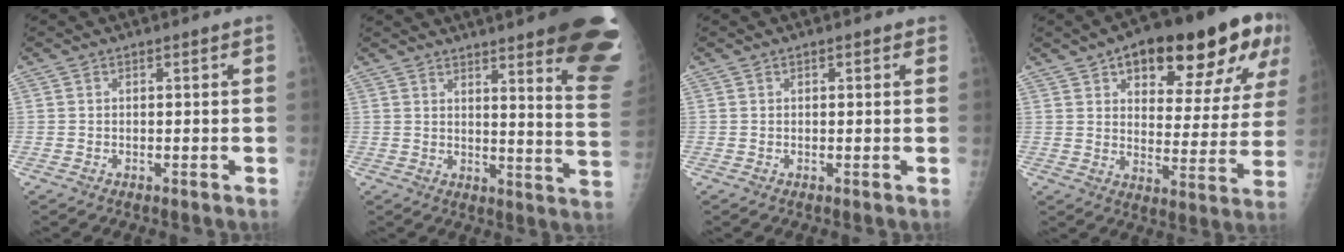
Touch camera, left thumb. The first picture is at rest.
{"total": 23.7, "force": [17.2, 2.6, 16.2], "torque": [-0.166, -0.133, 0.215]}
{"total": 1.0, "force": [0.6, 0.5, 0.6], "torque": [-0.005, -0.001, 0.004]}
{"total": 24.0, "force": [12.6, 9.6, 17.9], "torque": [-0.200, -0.012, 0.179]}